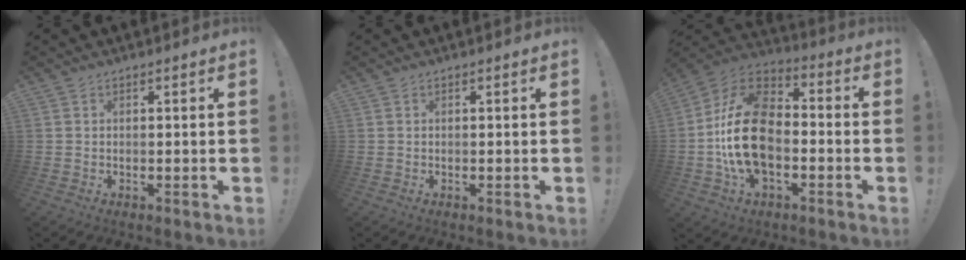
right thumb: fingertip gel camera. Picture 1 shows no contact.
{"total": 0.0}
{"total": 22.0, "force": [-3.5, 14.1, 16.4], "torque": [-0.308, 0.043, -0.050]}